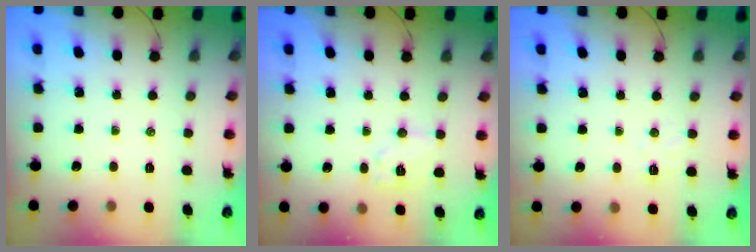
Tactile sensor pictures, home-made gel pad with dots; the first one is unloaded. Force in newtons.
{"total": 6.7, "press": 6.7, "slide": 0.7}
{"total": 4.1, "press": 4.0, "slide": 0.9}